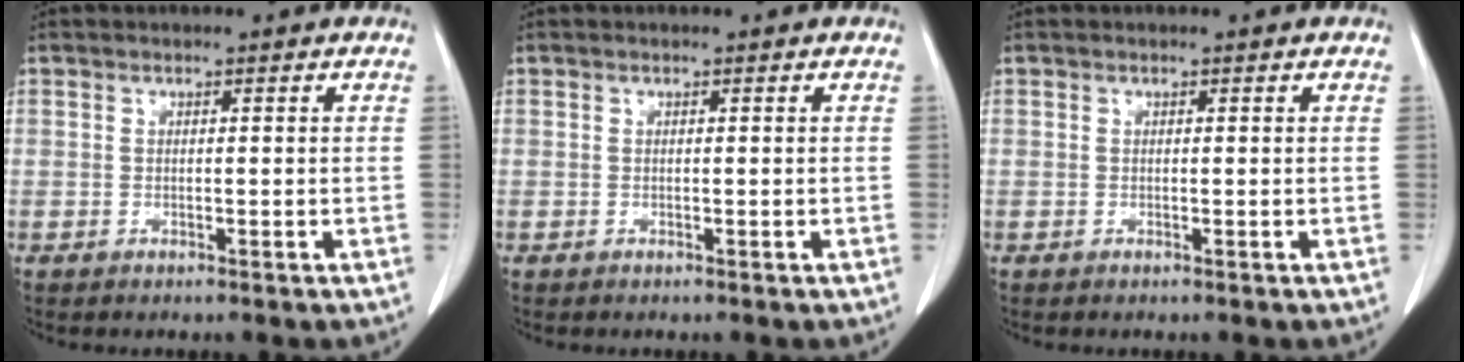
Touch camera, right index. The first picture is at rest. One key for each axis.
{"total": 0.0}
{"total": 0.0}